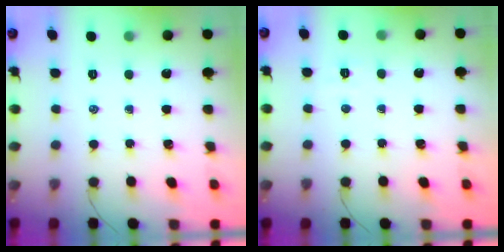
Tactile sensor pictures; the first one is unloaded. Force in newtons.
{"total": 2.5, "press": 2.4, "slide": 0.7}